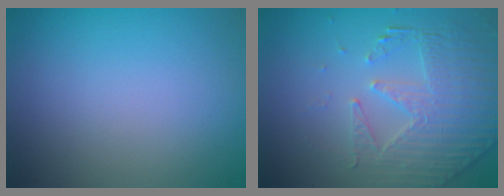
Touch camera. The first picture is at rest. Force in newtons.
{"total": 5.0, "press": 3.7, "slide": 3.4}